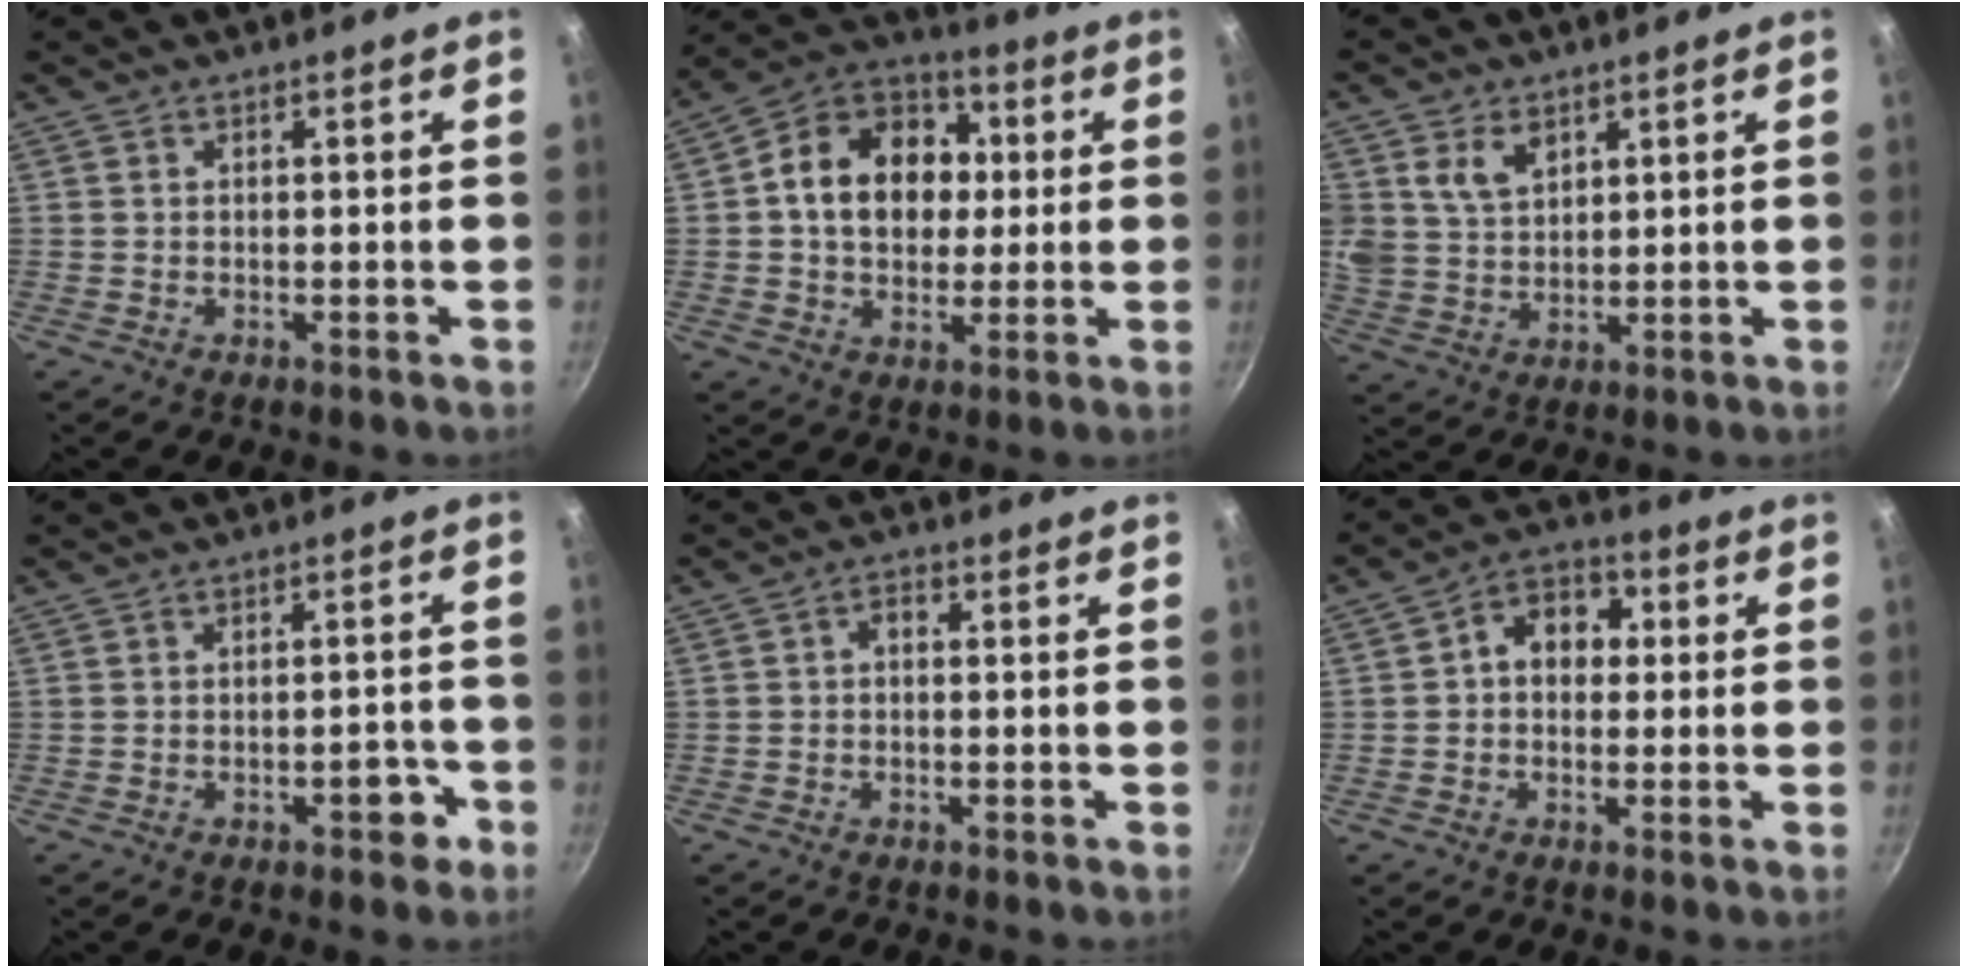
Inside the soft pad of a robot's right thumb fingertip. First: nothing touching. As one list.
[{"total": 17.0, "force": [2.0, 13.1, 10.6], "torque": [-0.144, 0.023, 0.018]}, {"total": 8.5, "force": [3.6, 6.3, 4.5], "torque": [-0.070, -0.015, 0.074]}, {"total": 4.1, "force": [-2.2, 2.1, 2.8], "torque": [-0.012, 0.024, -0.024]}, {"total": 1.9, "force": [-0.4, 1.2, 1.4], "torque": [-0.025, 0.013, -0.008]}, {"total": 8.1, "force": [0.9, 6.2, 5.1], "torque": [-0.038, 0.019, -0.003]}]